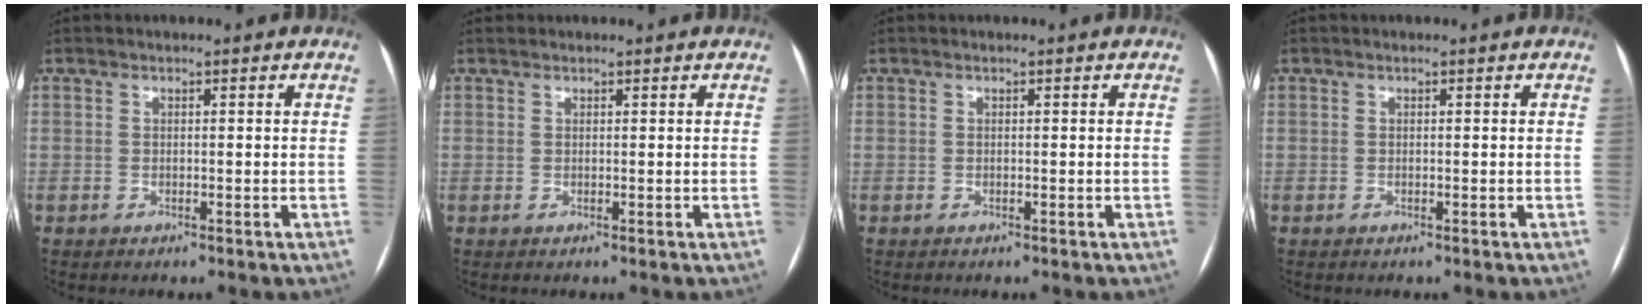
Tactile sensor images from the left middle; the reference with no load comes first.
{"total": 0.5, "force": [0.5, 0.2, 0.0], "torque": [-0.007, 0.008, 0.010]}
{"total": 0.0}
{"total": 0.0}